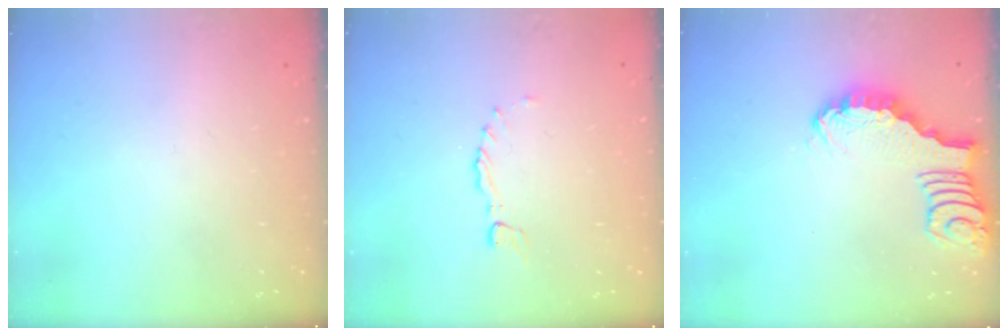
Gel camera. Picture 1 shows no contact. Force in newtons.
{"total": 0.0}
{"total": 2.7, "press": 2.7, "slide": 0.4}